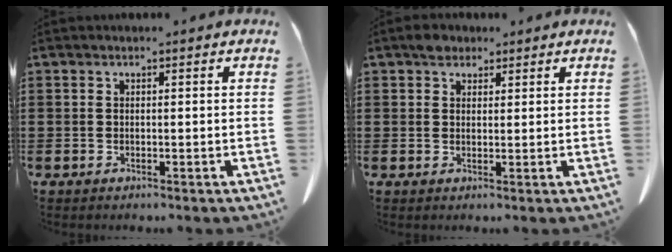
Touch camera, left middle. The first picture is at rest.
{"total": 2.5, "force": [2.0, 1.5, 0.6], "torque": [-0.008, 0.003, 0.036]}